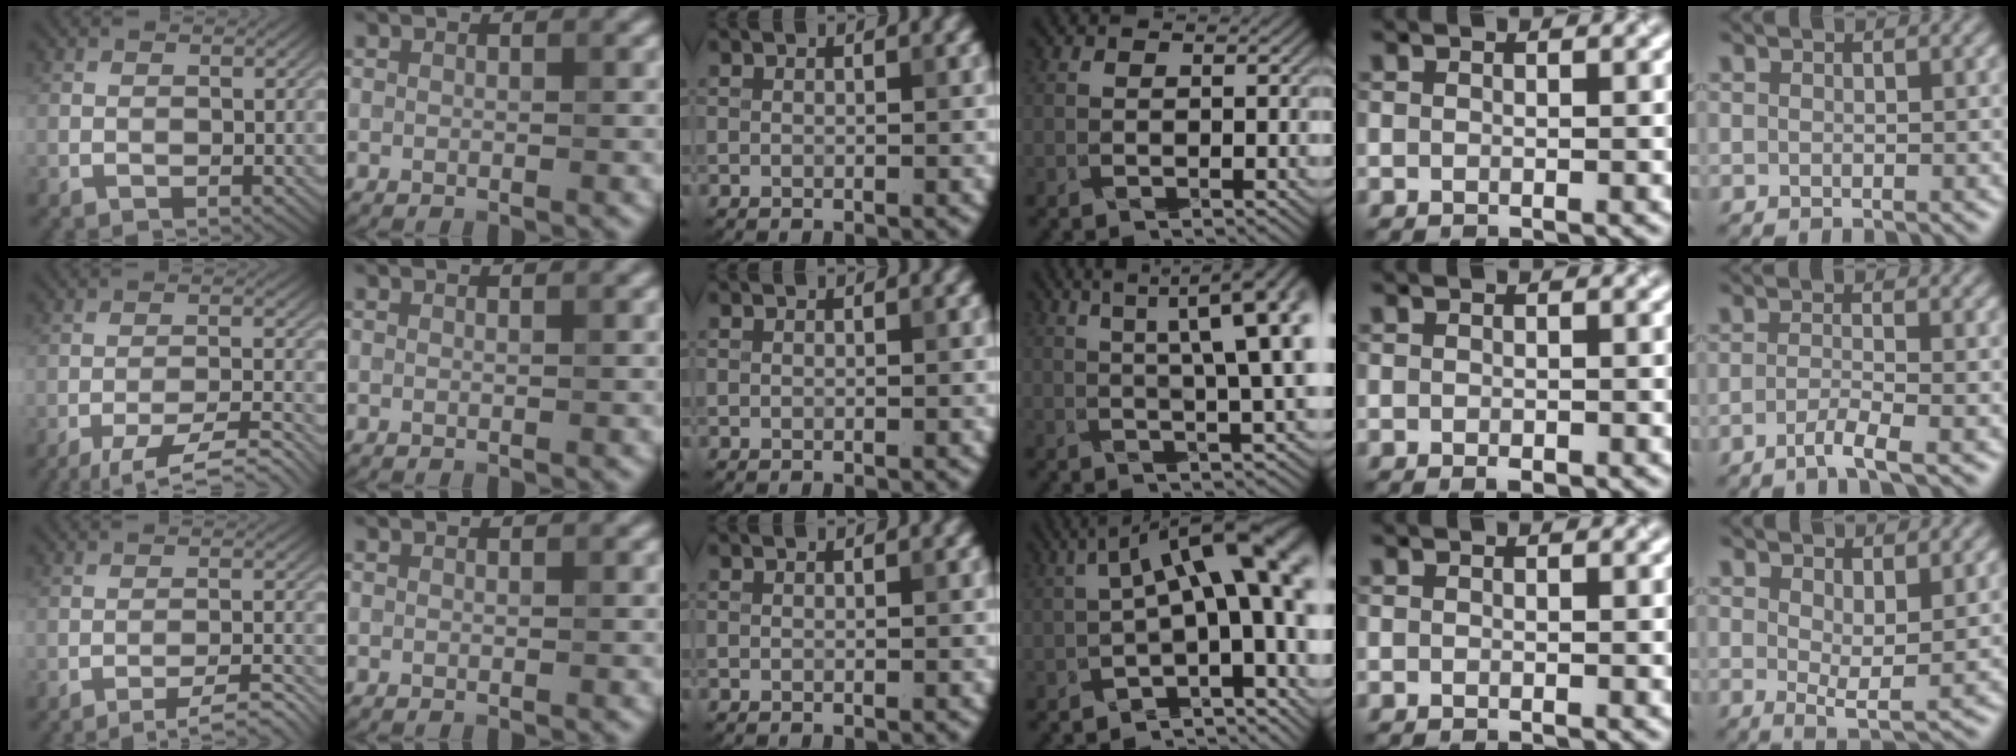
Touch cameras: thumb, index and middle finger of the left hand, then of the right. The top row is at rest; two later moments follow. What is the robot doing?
{"motion": "pour", "object": "sugar"}